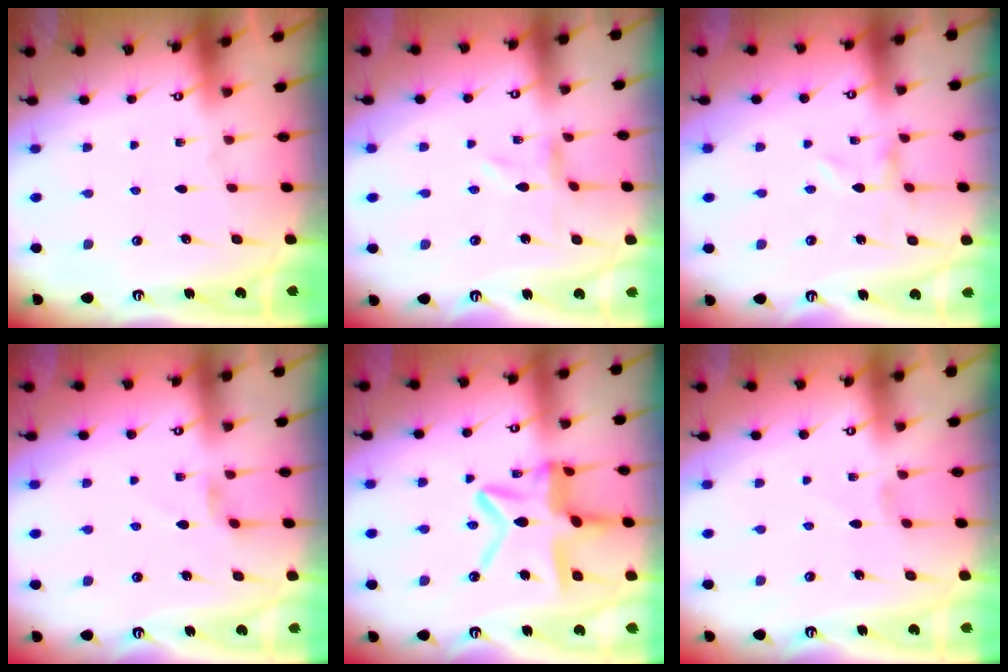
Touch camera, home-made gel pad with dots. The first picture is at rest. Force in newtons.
{"total": 0.0}
{"total": 0.0}
{"total": 2.8, "press": 2.8, "slide": 0.4}
{"total": 15.6, "press": 15.5, "slide": 1.4}
{"total": 0.7, "press": 0.6, "slide": 0.3}